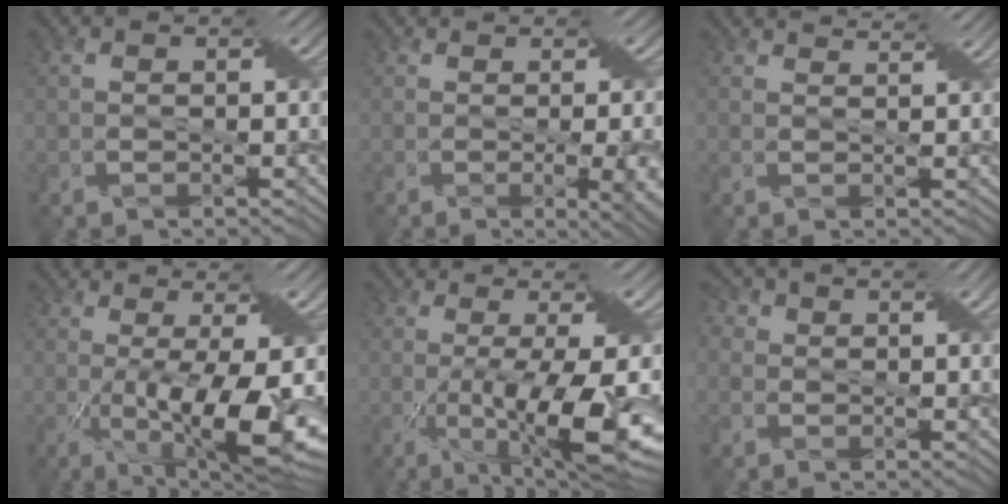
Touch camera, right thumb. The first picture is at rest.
{"total": 5.4, "force": [-0.6, 2.1, 5.0], "torque": [-0.071, -0.016, 0.007]}
{"total": 3.3, "force": [3.2, 0.1, 0.9], "torque": [-0.029, 0.007, 0.043]}
{"total": 11.6, "force": [-1.9, 2.4, 11.2], "torque": [-0.187, -0.015, -0.017]}
{"total": 12.2, "force": [-3.1, 2.1, 11.6], "torque": [-0.186, -0.013, -0.040]}
{"total": 3.7, "force": [1.7, 2.6, 1.9], "torque": [-0.030, 0.017, -0.003]}